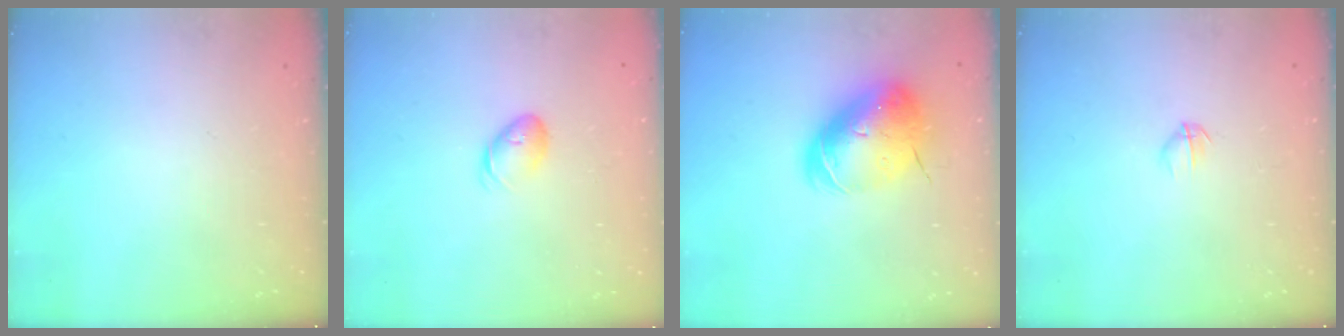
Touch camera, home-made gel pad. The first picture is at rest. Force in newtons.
{"total": 6.4, "press": 6.3, "slide": 1.0}
{"total": 13.5, "press": 13.3, "slide": 2.4}
{"total": 2.8, "press": 2.7, "slide": 0.9}